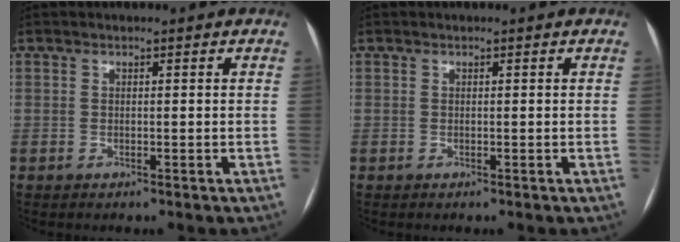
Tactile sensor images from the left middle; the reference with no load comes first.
{"total": 0.0}